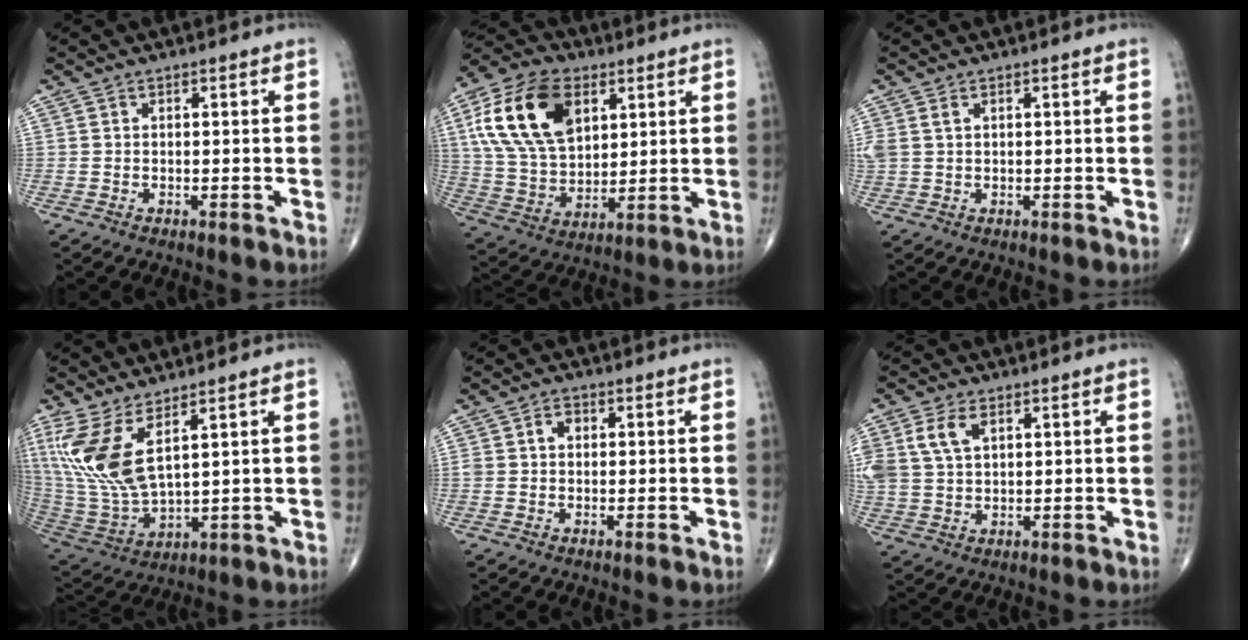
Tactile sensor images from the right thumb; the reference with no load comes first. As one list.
[{"total": 19.3, "force": [6.8, 11.9, 13.6], "torque": [-0.244, -0.011, 0.125]}, {"total": 2.8, "force": [1.1, 1.7, 2.0], "torque": [-0.063, 0.015, 0.032]}, {"total": 14.2, "force": [6.3, 5.3, 11.6], "torque": [-0.258, -0.038, 0.145]}, {"total": 2.4, "force": [0.3, 1.9, 1.5], "torque": [-0.018, 0.011, 0.005]}, {"total": 8.1, "force": [3.1, 4.9, 5.6], "torque": [-0.125, 0.003, 0.065]}]